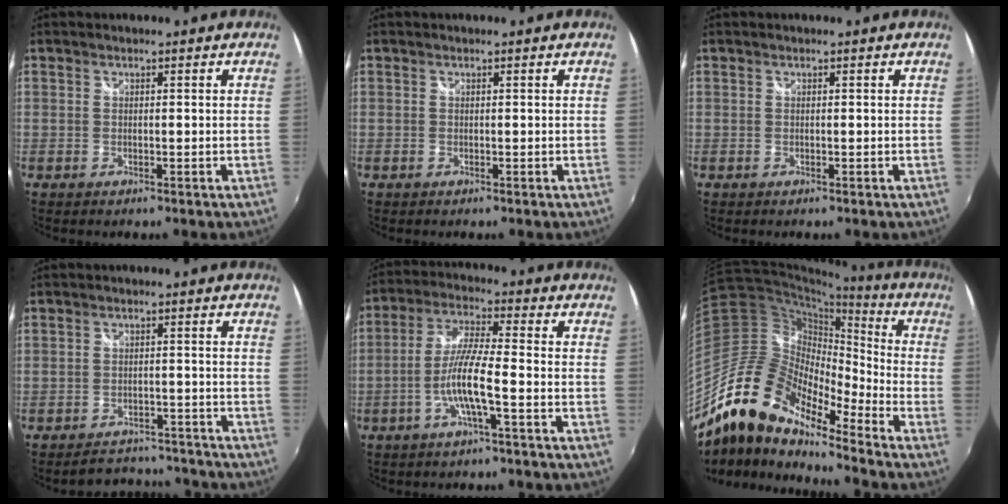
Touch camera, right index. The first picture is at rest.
{"total": 0.0}
{"total": 0.0}
{"total": 9.1, "force": [-8.4, 3.3, 1.4], "torque": [-0.032, 0.020, -0.102]}
{"total": 8.3, "force": [-3.2, 0.2, 7.6], "torque": [-0.161, 0.003, -0.061]}
{"total": 18.1, "force": [-13.7, 6.0, 10.2], "torque": [-0.174, -0.007, -0.274]}